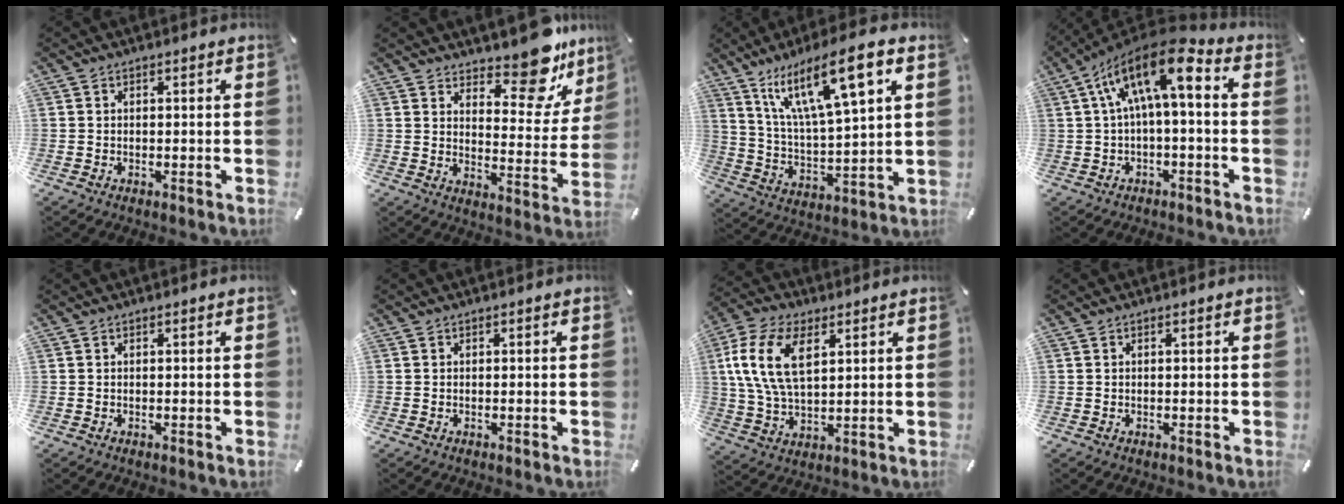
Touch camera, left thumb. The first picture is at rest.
{"total": 14.6, "force": [11.4, 6.3, 6.6], "torque": [-0.062, -0.107, 0.192]}
{"total": 17.2, "force": [10.3, 4.8, 13.0], "torque": [-0.244, -0.032, 0.167]}
{"total": 15.1, "force": [3.4, 6.0, 13.4], "torque": [-0.240, -0.015, 0.051]}
{"total": 0.0}
{"total": 0.0}
{"total": 13.5, "force": [4.5, 7.7, 10.1], "torque": [-0.248, -0.001, 0.077]}
{"total": 0.0}